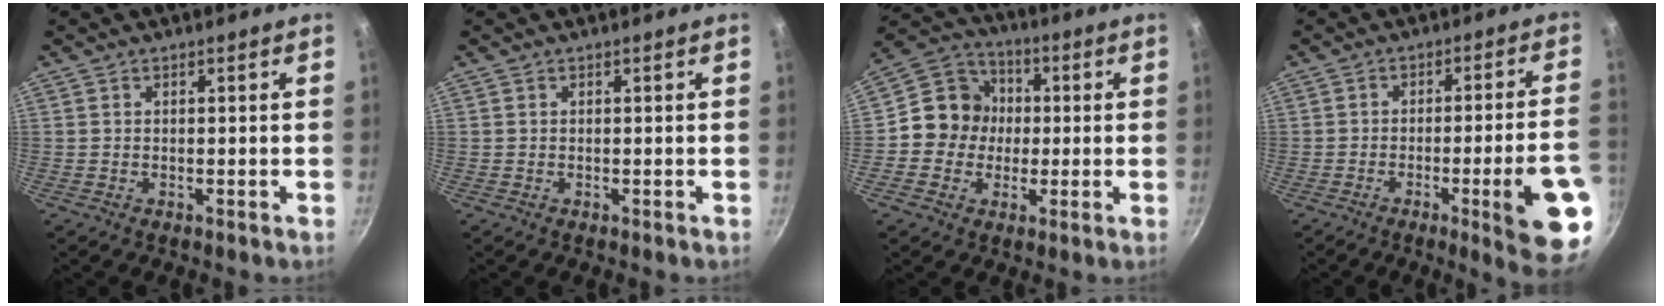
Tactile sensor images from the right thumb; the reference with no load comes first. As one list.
[{"total": 0.0}, {"total": 10.7, "force": [-0.4, 10.0, 3.8], "torque": [-0.024, 0.022, -0.030]}, {"total": 15.2, "force": [-5.6, 1.8, 14.0], "torque": [-0.171, 0.027, -0.069]}]